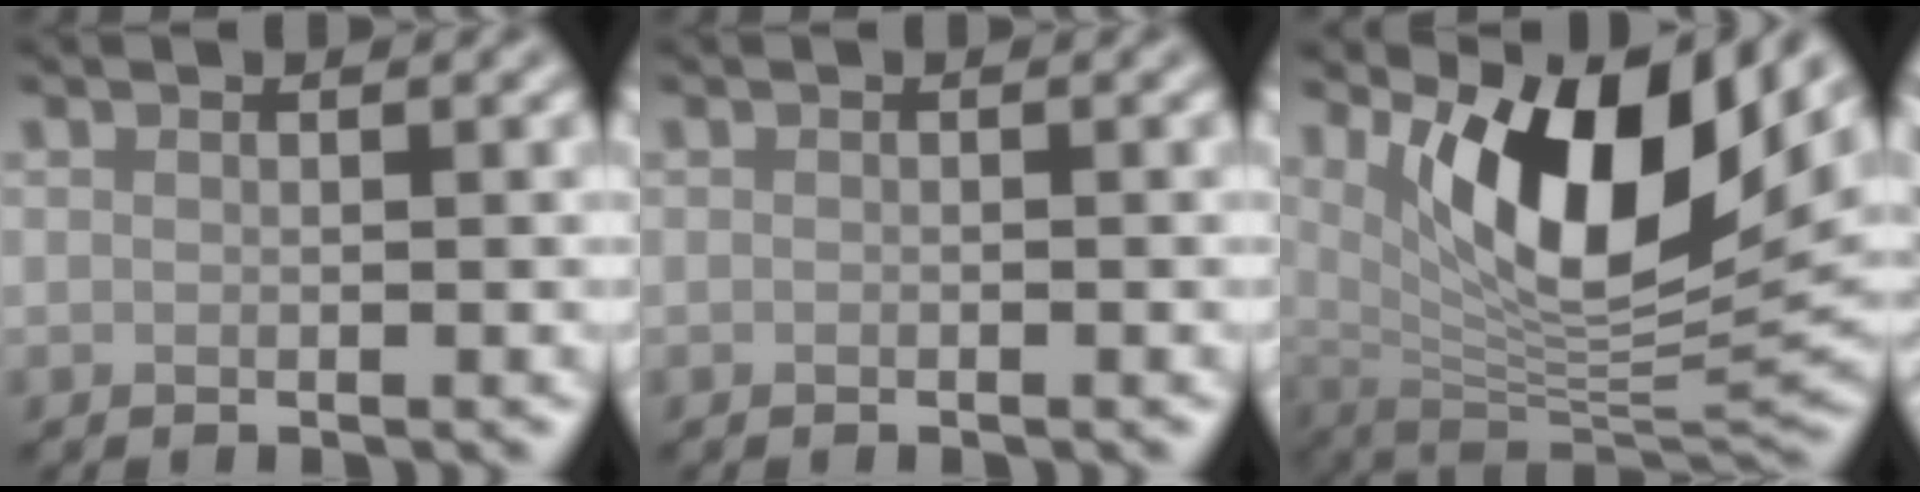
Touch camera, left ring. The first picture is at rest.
{"total": 0.0}
{"total": 12.6, "force": [5.2, 4.3, 10.7], "torque": [-0.169, -0.016, 0.102]}